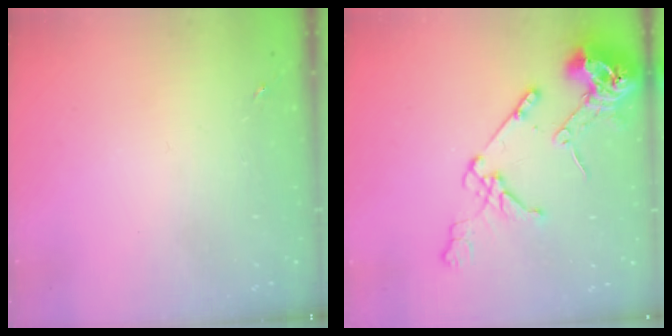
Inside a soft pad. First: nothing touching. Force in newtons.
{"total": 15.7, "press": 15.6, "slide": 2.0}